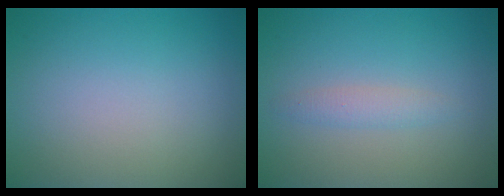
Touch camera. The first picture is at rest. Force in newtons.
{"total": 1.3, "press": 1.3, "slide": 0.1}